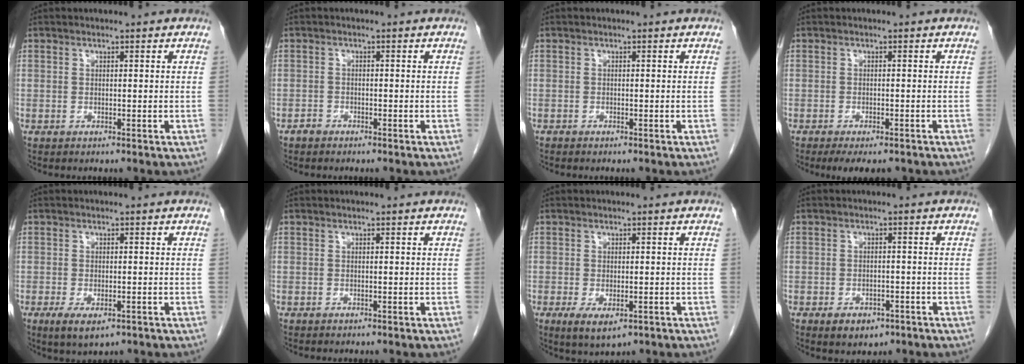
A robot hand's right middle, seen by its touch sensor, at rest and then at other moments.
{"total": 1.0, "force": [-0.9, 0.5, 0.1], "torque": [-0.004, 0.002, -0.018]}
{"total": 0.0}
{"total": 5.9, "force": [-4.5, 2.1, 3.1], "torque": [-0.037, -0.008, -0.064]}
{"total": 4.1, "force": [-2.1, 1.6, 3.2], "torque": [-0.055, -0.008, -0.026]}
{"total": 0.0}
{"total": 4.2, "force": [-1.9, 1.7, 3.3], "torque": [-0.053, -0.009, -0.020]}
{"total": 4.3, "force": [-2.5, 2.7, 2.2], "torque": [-0.026, 0.001, -0.025]}